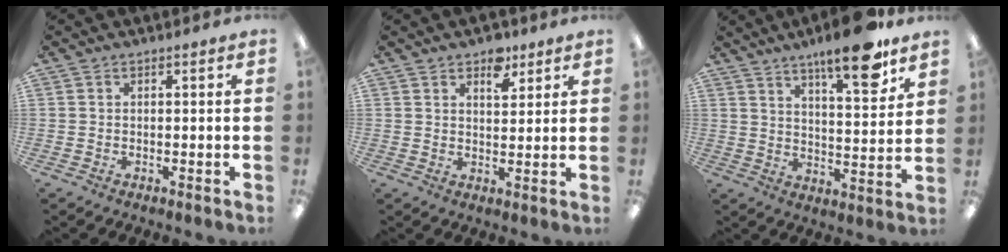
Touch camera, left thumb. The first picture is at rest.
{"total": 5.7, "force": [4.0, 3.0, 2.7], "torque": [-0.015, -0.023, 0.063]}
{"total": 13.8, "force": [10.2, 3.1, 8.7], "torque": [-0.128, -0.057, 0.163]}